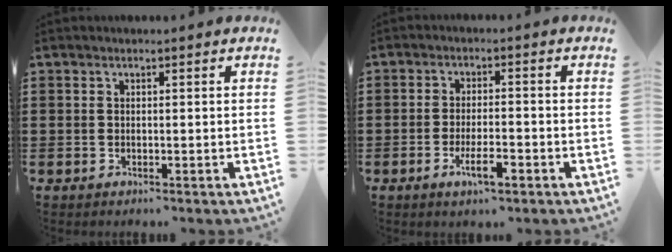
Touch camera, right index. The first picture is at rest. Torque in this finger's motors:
{"motor_torque": [2.14, 0.00, 0.09, 0.07]}